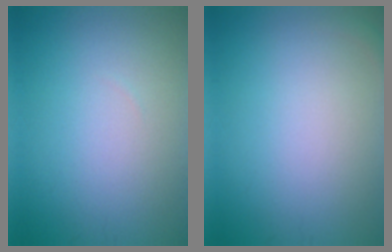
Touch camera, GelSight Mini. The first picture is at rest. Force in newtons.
{"total": 0.6, "press": 0.6, "slide": 0.1}